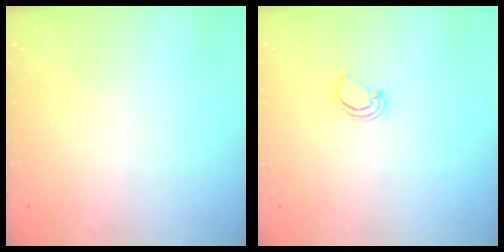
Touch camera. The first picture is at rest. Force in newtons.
{"total": 2.8, "press": 2.8, "slide": 0.2}